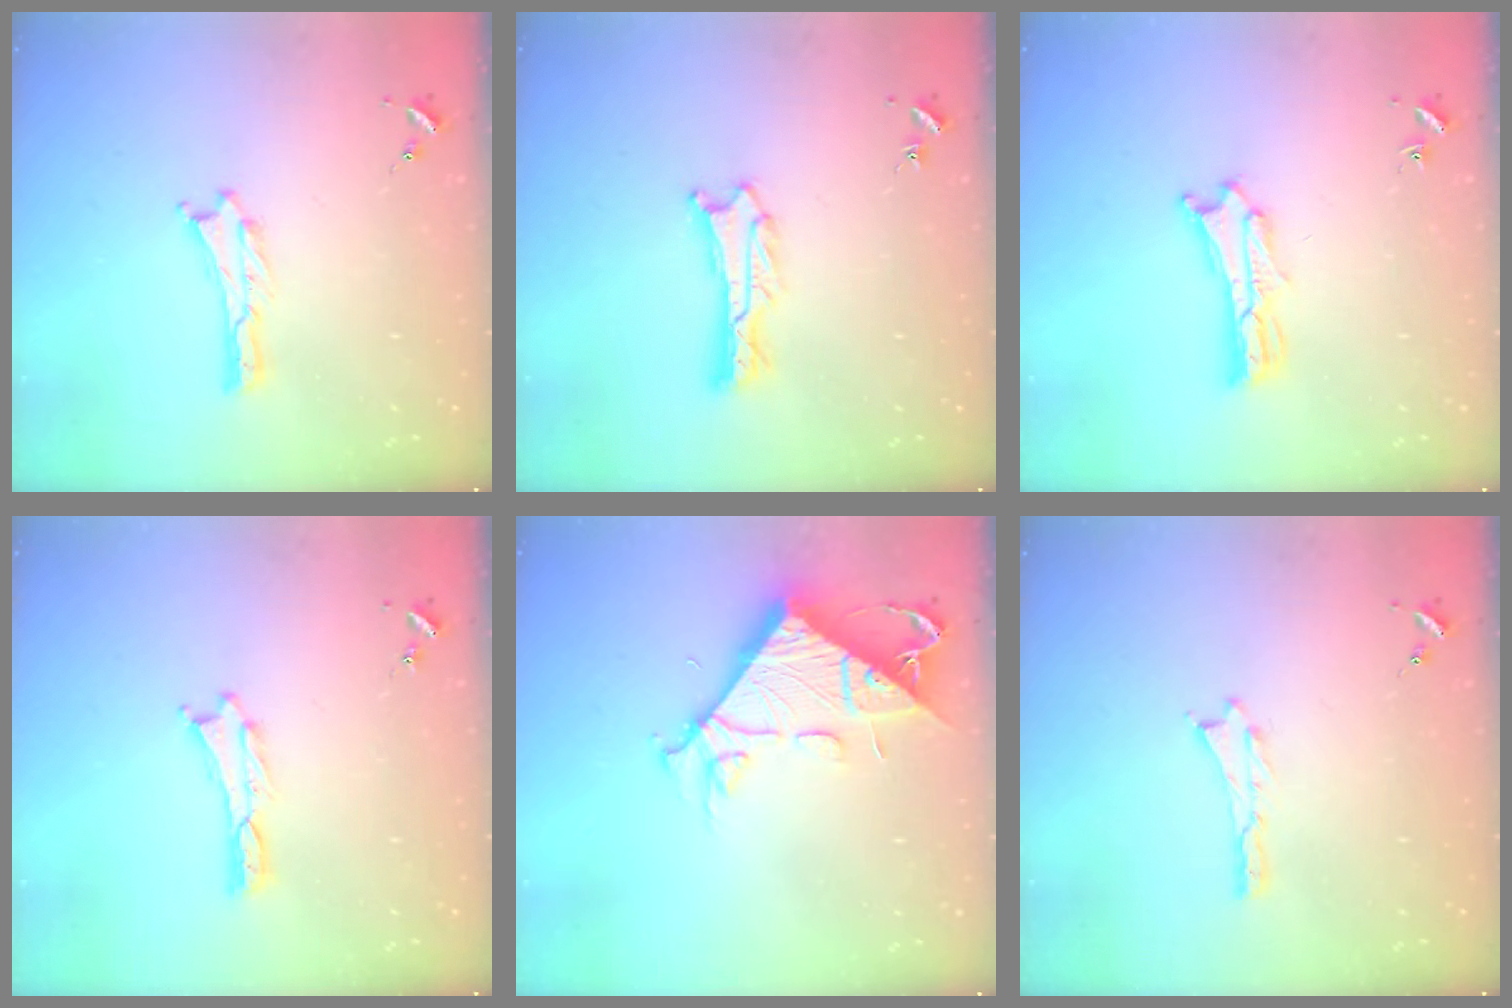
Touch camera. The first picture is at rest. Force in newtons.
{"total": 1.1, "press": 1.1, "slide": 0.2}
{"total": 2.5, "press": 2.5, "slide": 0.1}
{"total": 0.0}
{"total": 11.0, "press": 11.0, "slide": 1.1}
{"total": 0.0}